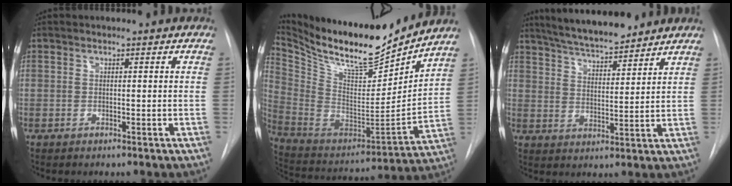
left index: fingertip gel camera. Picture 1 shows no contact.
{"total": 22.0, "force": [19.7, 2.4, 9.4], "torque": [-0.185, -0.043, 0.335]}
{"total": 11.9, "force": [10.6, 1.7, 5.1], "torque": [-0.086, 0.004, 0.176]}